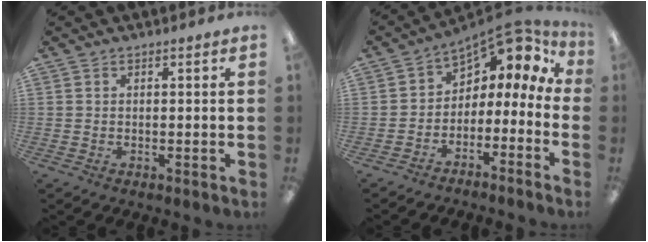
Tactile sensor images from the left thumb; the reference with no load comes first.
{"total": 4.7, "force": [2.1, 3.8, 1.9], "torque": [-0.021, -0.033, 0.034]}